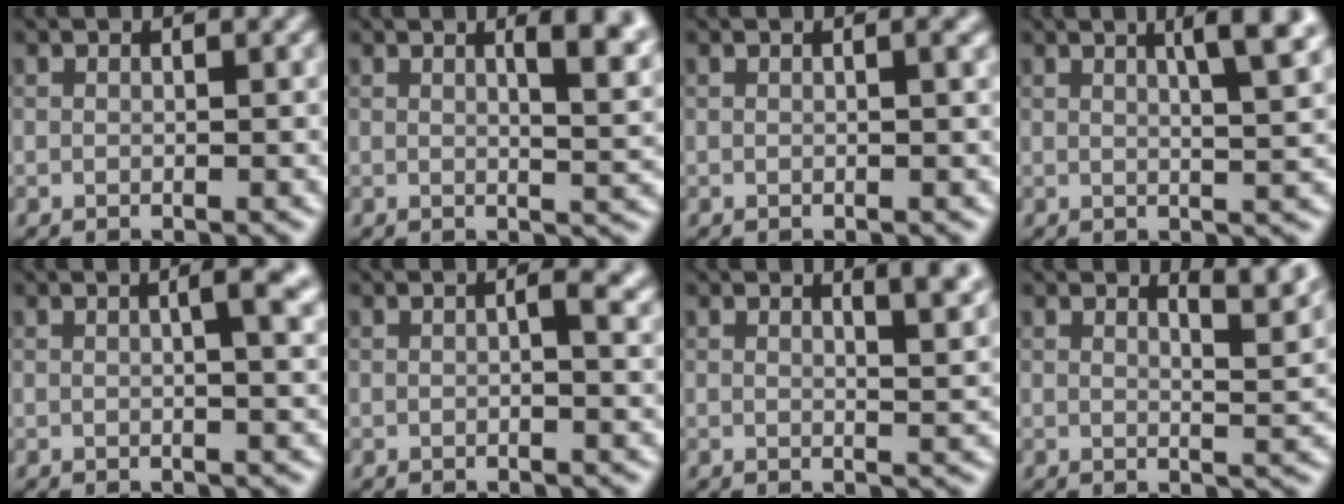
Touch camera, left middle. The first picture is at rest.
{"total": 5.4, "force": [2.0, 1.9, 4.7], "torque": [-0.039, 0.006, 0.024]}
{"total": 0.9, "force": [0.2, 0.2, 0.9], "torque": [-0.009, 0.003, 0.000]}
{"total": 5.0, "force": [2.2, 1.1, 4.4], "torque": [-0.045, 0.010, 0.025]}
{"total": 4.7, "force": [1.1, 1.6, 4.2], "torque": [-0.035, 0.018, 0.007]}
{"total": 2.1, "force": [0.2, 0.5, 2.0], "torque": [-0.028, 0.000, 0.002]}
{"total": 4.5, "force": [2.6, 1.6, 3.3], "torque": [-0.017, 0.010, 0.025]}
{"total": 3.8, "force": [2.8, 0.9, 2.4], "torque": [-0.024, 0.000, 0.037]}